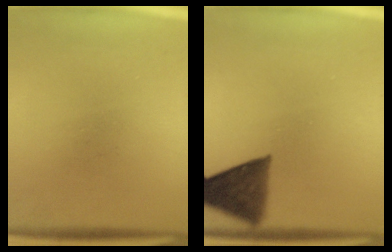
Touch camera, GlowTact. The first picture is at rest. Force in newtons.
{"total": 10.3}